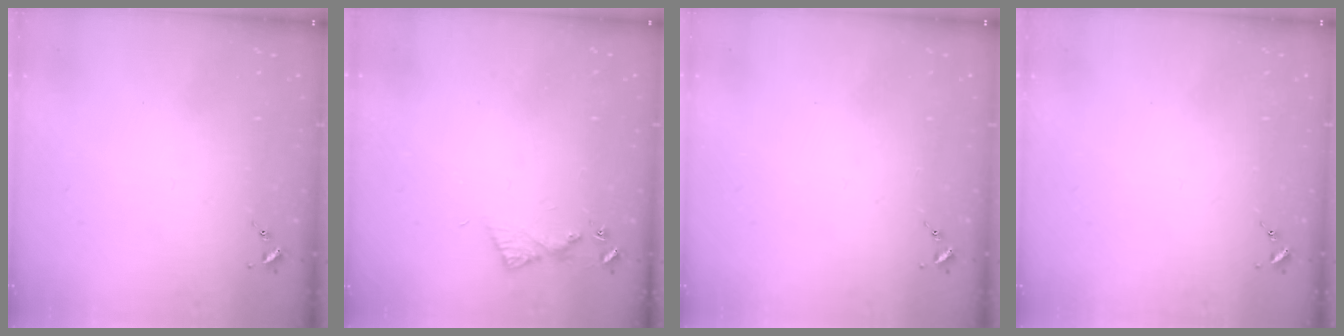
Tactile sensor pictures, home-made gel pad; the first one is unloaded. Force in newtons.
{"total": 6.1, "press": 6.1, "slide": 0.6}
{"total": 0.0}
{"total": 0.0}